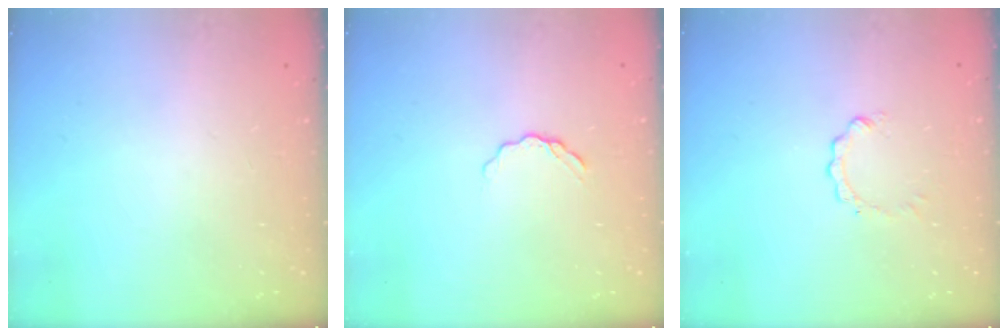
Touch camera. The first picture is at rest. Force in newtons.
{"total": 3.2, "press": 3.1, "slide": 0.4}
{"total": 0.0}